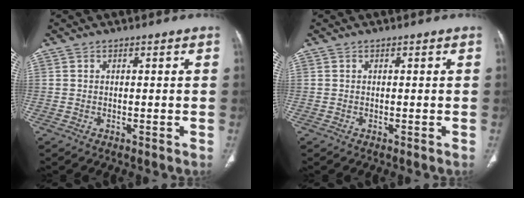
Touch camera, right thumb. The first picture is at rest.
{"total": 0.0}